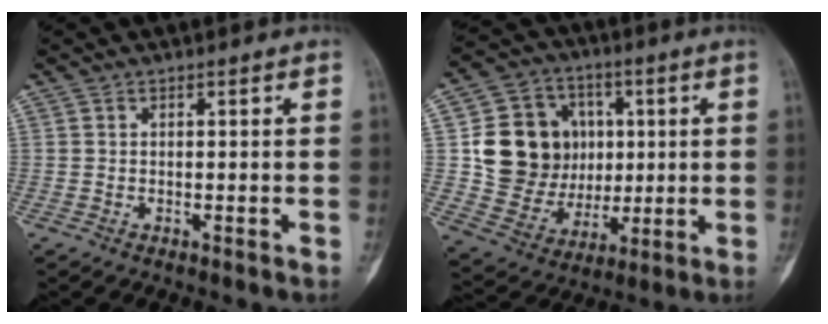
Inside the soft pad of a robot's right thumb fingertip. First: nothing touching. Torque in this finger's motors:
{"motor_torque": [1.13, 1.24, 0.40, -0.58, -0.02]}